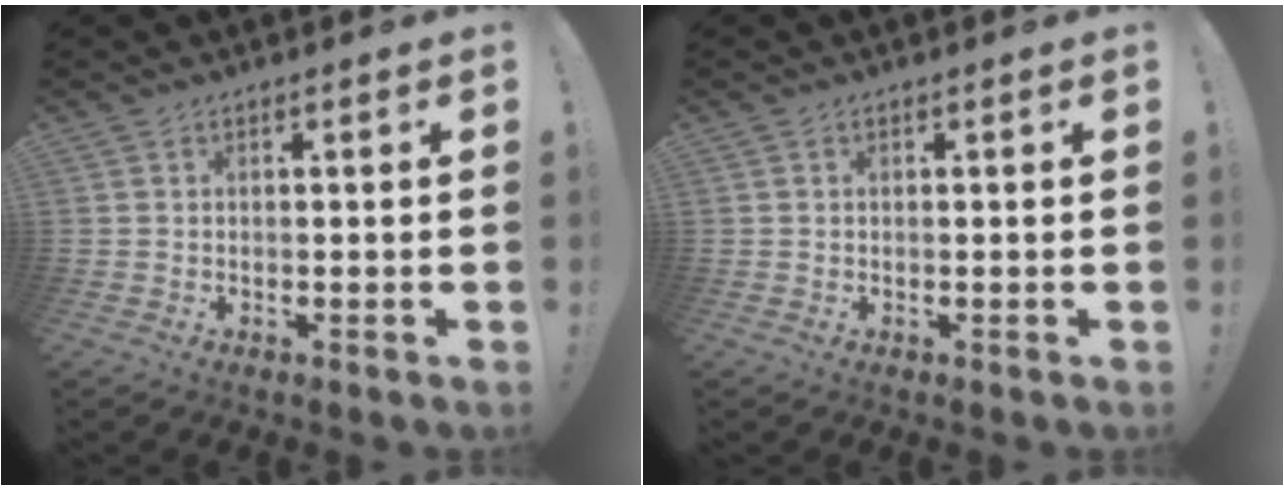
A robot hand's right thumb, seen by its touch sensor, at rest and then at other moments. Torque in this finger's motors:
{"motor_torque": [0.68, 0.76, 0.68, -0.67, 0.00]}